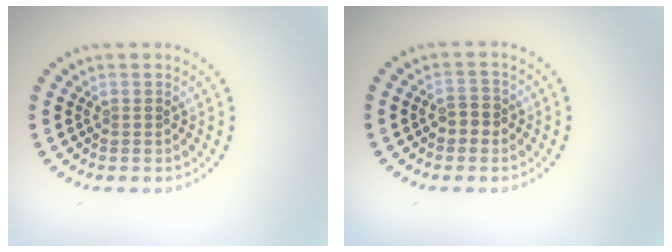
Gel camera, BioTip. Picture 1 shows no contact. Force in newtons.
{"total": 1.9, "press": 1.8, "slide": 0.5}